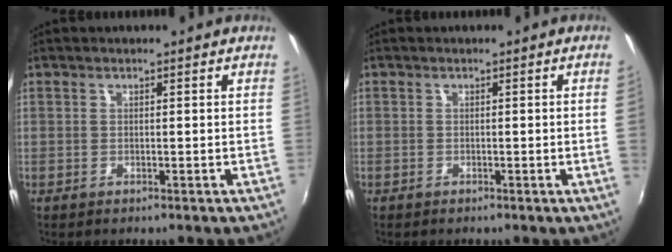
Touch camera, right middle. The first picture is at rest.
{"total": 1.4, "force": [0.0, -0.9, 1.0], "torque": [-0.009, -0.011, 0.001]}